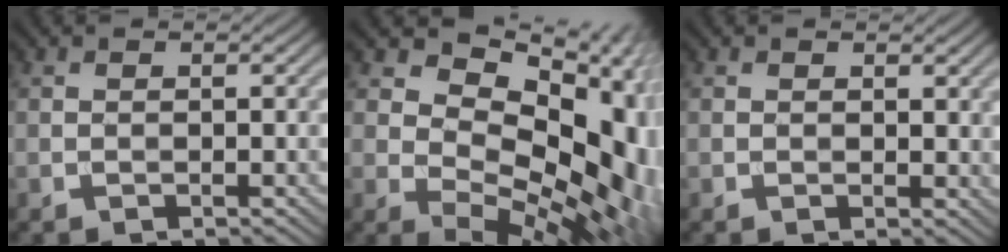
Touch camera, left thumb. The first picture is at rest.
{"total": 16.7, "force": [3.9, 10.6, 12.3], "torque": [-0.157, 0.010, 0.078]}
{"total": 0.9, "force": [0.6, 0.6, 0.5], "torque": [-0.005, -0.003, 0.012]}